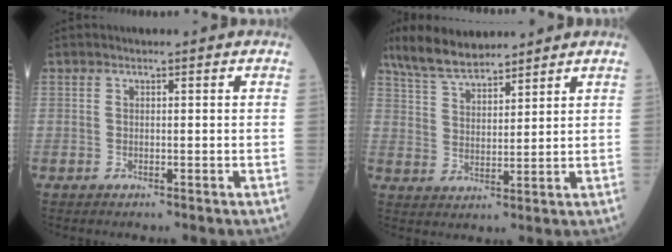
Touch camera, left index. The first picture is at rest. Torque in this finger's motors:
{"motor_torque": [0.03, -0.14, 0.24, 0.08]}